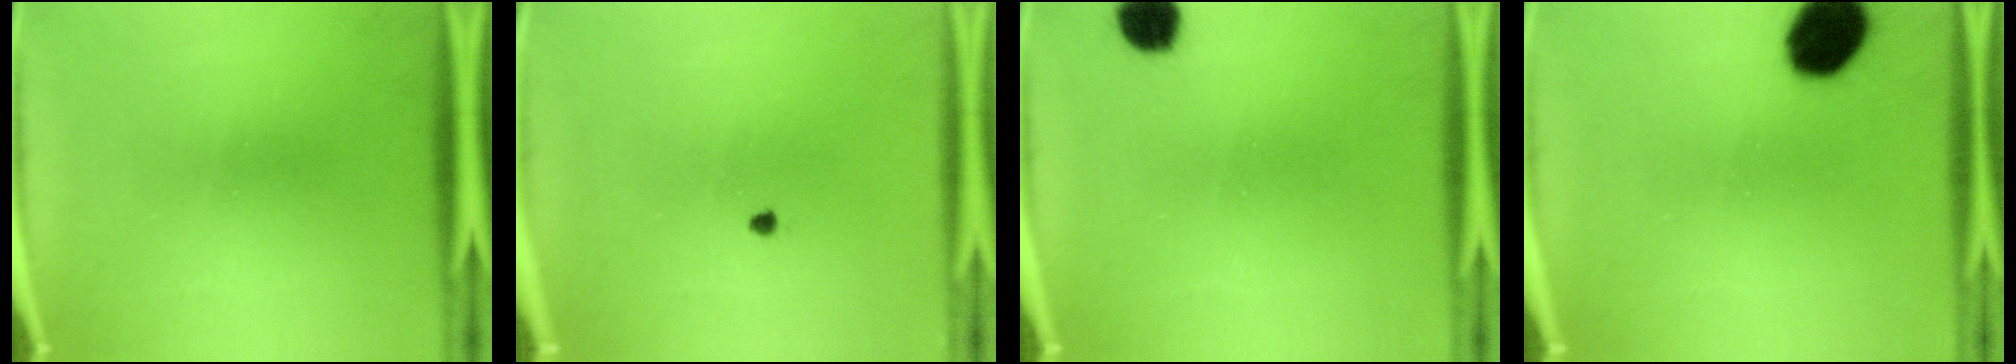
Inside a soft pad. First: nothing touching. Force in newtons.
{"total": 1.0}
{"total": 4.9}
{"total": 13.1}